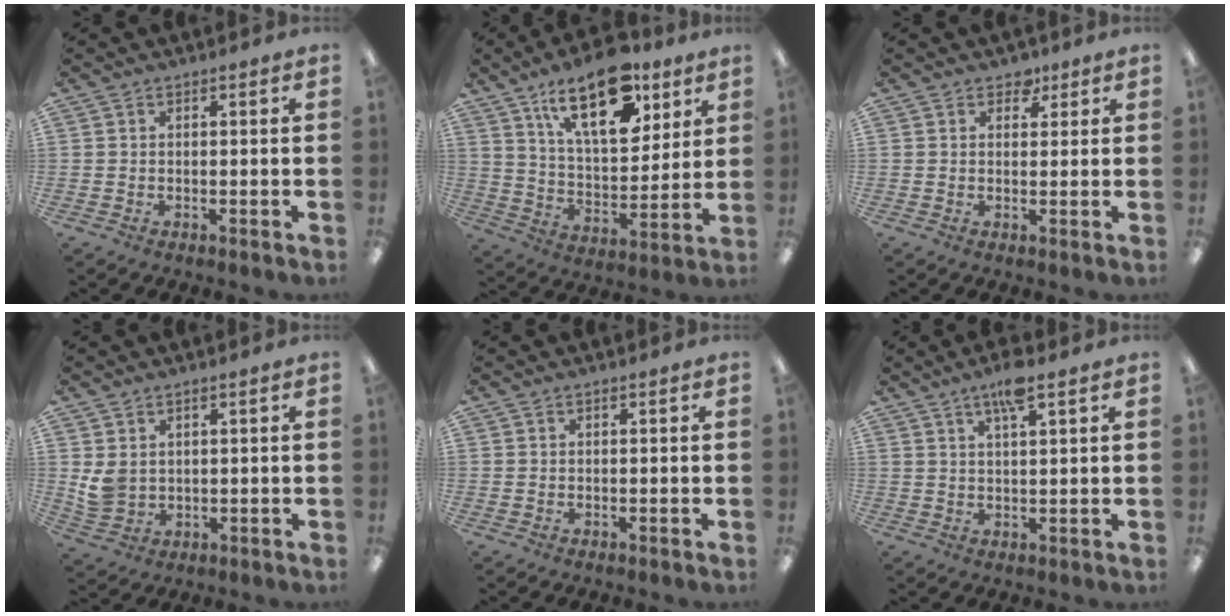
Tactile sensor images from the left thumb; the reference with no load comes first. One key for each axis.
{"total": 20.3, "fx": 12.1, "fy": 9.6, "fz": 13.2, "tx": -0.202, "ty": -0.054, "tz": 0.203}
{"total": 3.2, "fx": 2.0, "fy": 2.2, "fz": 1.1, "tx": -0.001, "ty": -0.006, "tz": 0.033}
{"total": 4.9, "fx": 1.9, "fy": 3.8, "fz": 2.4, "tx": -0.049, "ty": -0.003, "tz": 0.037}
{"total": 0.0}
{"total": 6.0, "fx": 4.0, "fy": 0.8, "fz": 4.4, "tx": -0.079, "ty": -0.007, "tz": 0.064}